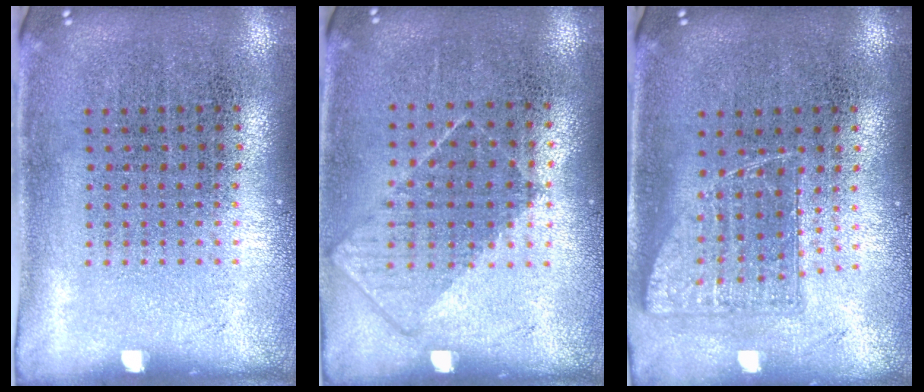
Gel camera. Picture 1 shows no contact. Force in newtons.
{"total": 0.9, "press": 0.7, "slide": 0.5}
{"total": 1.0, "press": 0.9, "slide": 0.5}